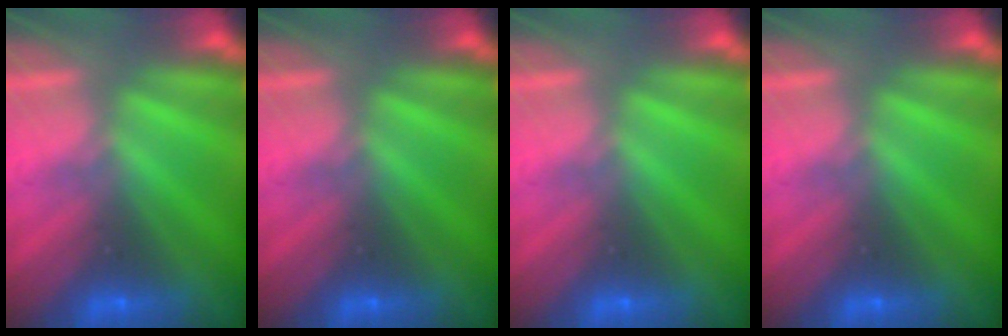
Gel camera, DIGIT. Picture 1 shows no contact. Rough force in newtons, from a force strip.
{"total": 0.0}
{"total": 0.0}
{"total": 0.0}